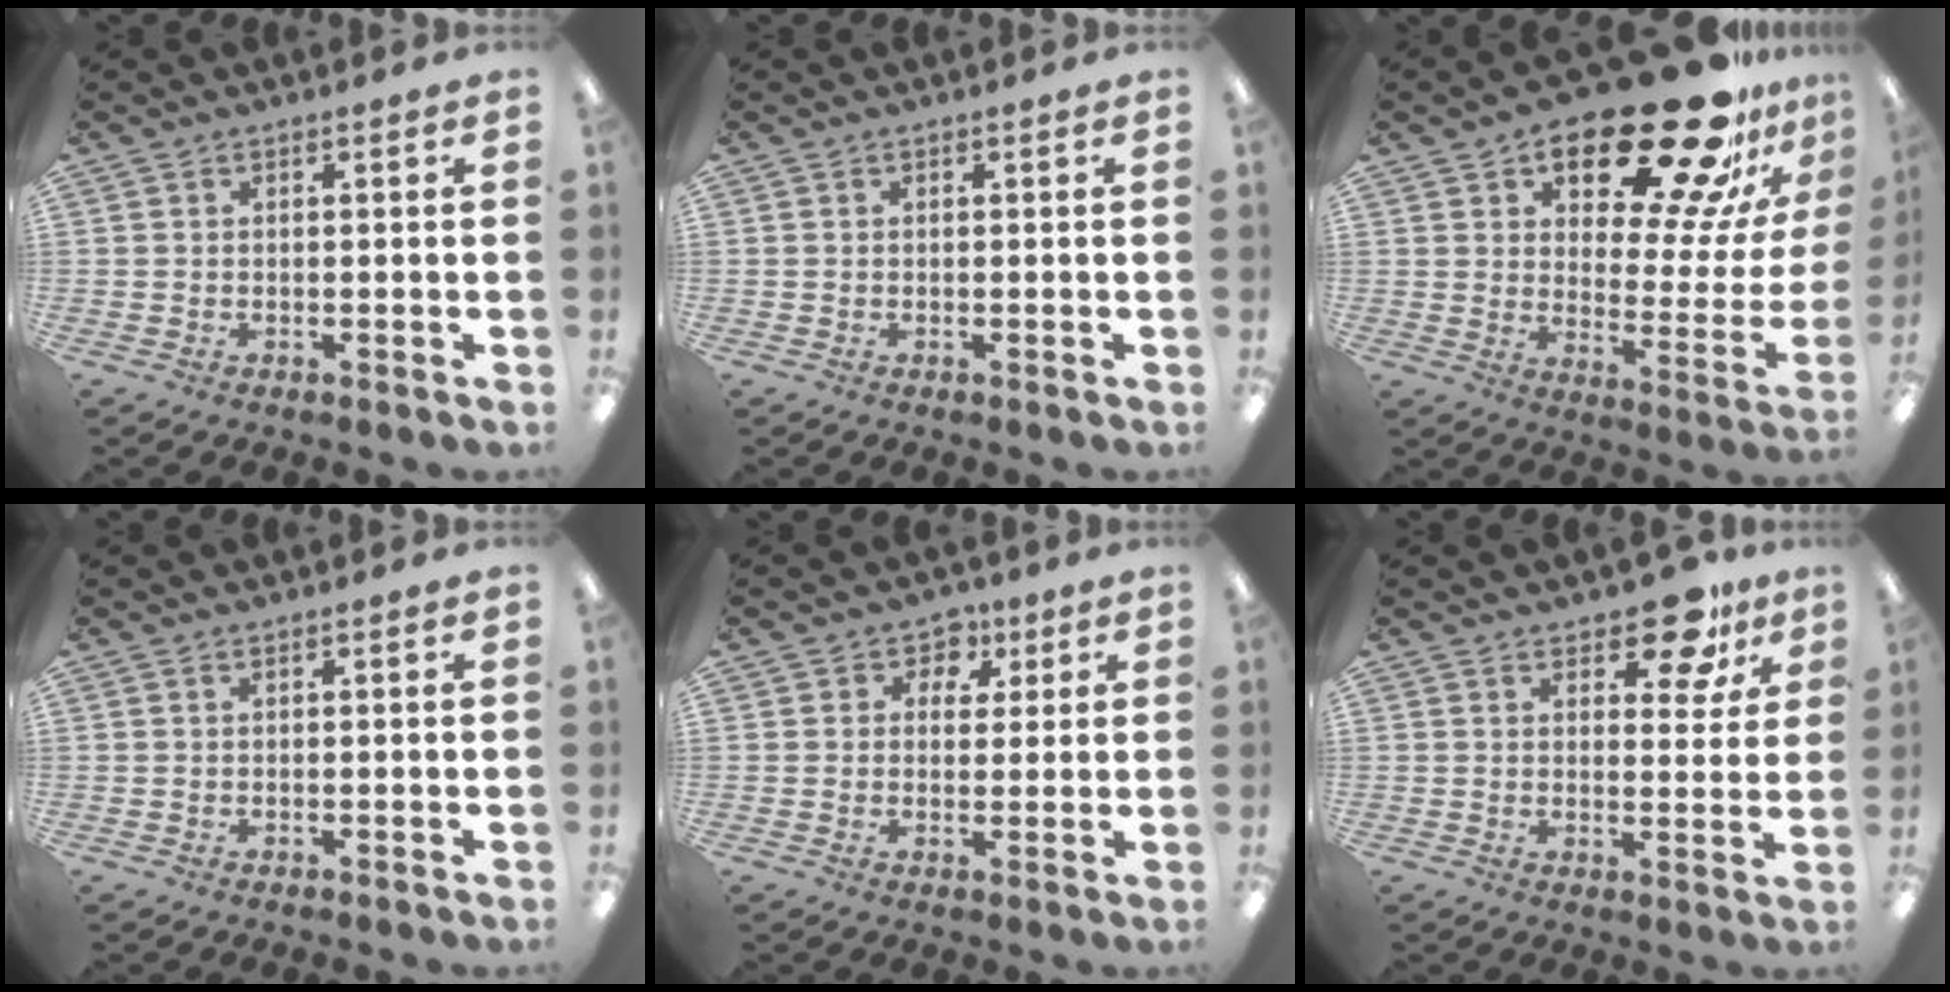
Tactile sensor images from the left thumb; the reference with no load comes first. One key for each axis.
{"total": 0.0}
{"total": 24.6, "fx": 19.4, "fy": 7.8, "fz": 13.0, "tx": -0.170, "ty": -0.144, "tz": 0.316}
{"total": 0.0}
{"total": 5.3, "fx": 2.4, "fy": 4.5, "fz": 1.6, "tx": -0.016, "ty": -0.006, "tz": 0.038}
{"total": 10.5, "fx": 7.3, "fy": 4.8, "fz": 5.9, "tx": -0.060, "ty": -0.041, "tz": 0.122}